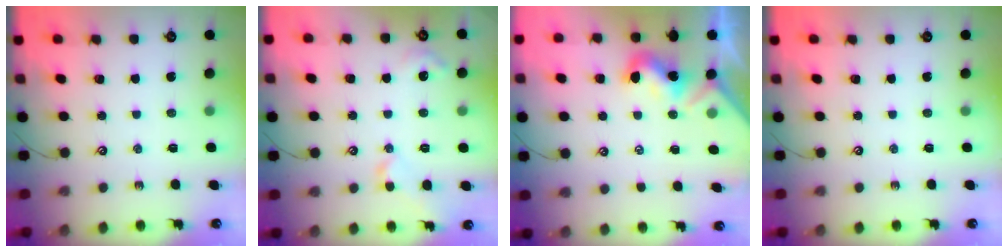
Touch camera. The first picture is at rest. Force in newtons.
{"total": 2.6, "press": 2.6, "slide": 0.6}
{"total": 1.7, "press": 1.7, "slide": 0.1}
{"total": 0.0}